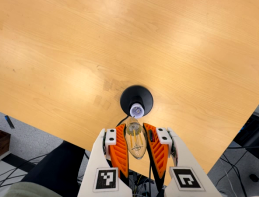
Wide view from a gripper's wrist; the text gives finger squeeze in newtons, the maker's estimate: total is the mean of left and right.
{"total": 25.3, "left": 28.4, "right": 22.2}